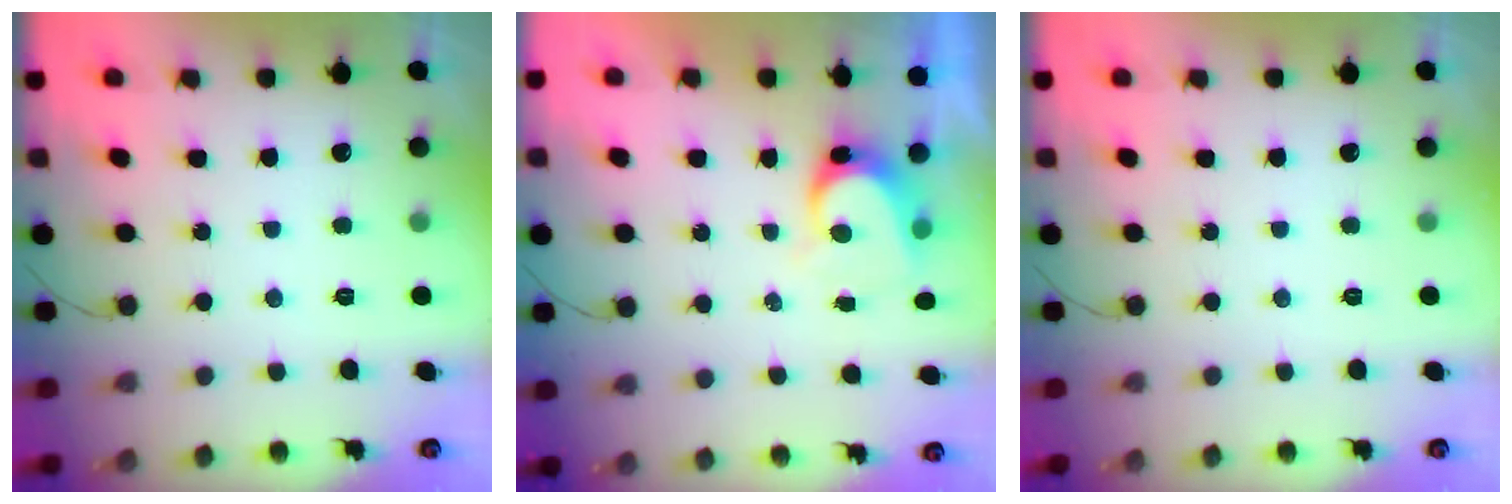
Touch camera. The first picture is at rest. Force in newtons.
{"total": 5.9, "press": 5.9, "slide": 0.5}
{"total": 0.0}